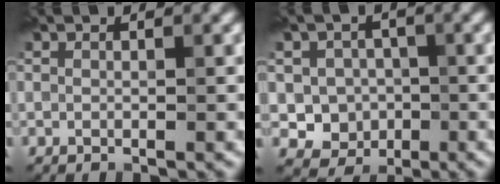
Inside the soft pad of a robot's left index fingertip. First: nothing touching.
{"total": 3.9, "force": [-0.5, 3.6, 1.4], "torque": [-0.013, -0.002, -0.014]}